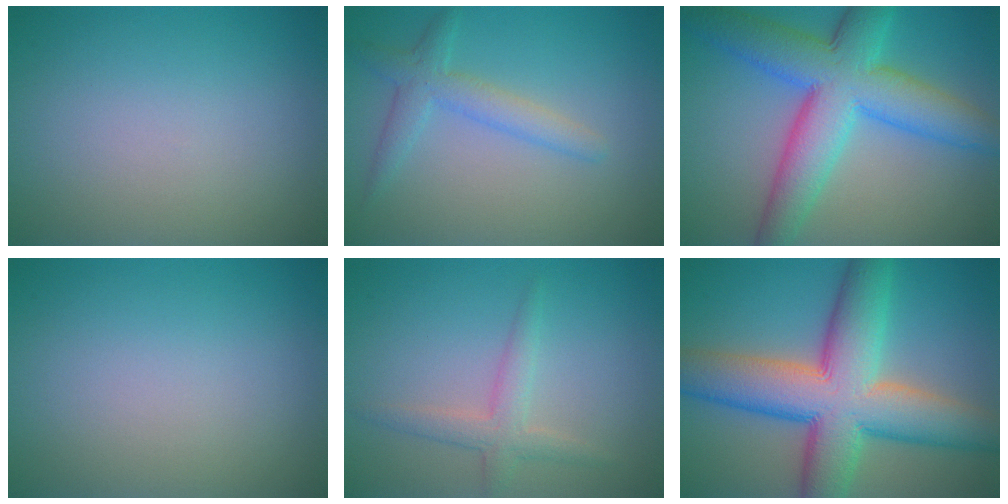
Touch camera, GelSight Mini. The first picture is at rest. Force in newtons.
{"total": 2.7, "press": 2.7, "slide": 0.1}
{"total": 9.7, "press": 9.7, "slide": 0.2}
{"total": 0.0}
{"total": 2.4, "press": 2.4, "slide": 0.1}
{"total": 12.1, "press": 12.1, "slide": 0.5}